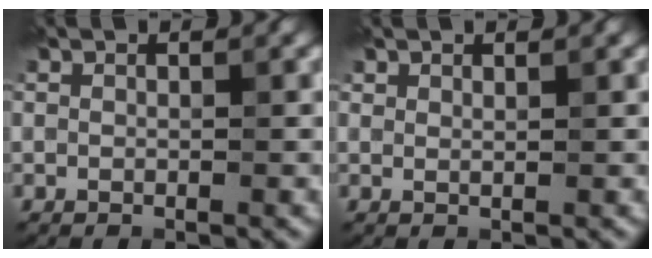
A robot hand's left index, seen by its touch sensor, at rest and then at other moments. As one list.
[{"total": 0.8, "force": [0.8, -0.1, 0.1], "torque": [-0.007, -0.003, 0.017]}]